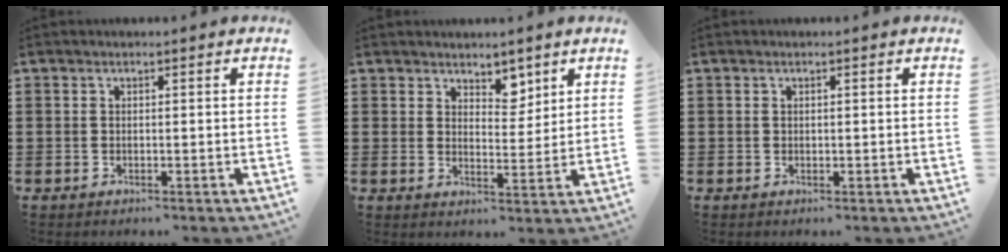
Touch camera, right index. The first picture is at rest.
{"total": 4.1, "force": [3.5, 2.1, 0.8], "torque": [-0.013, -0.004, 0.062]}
{"total": 0.0}